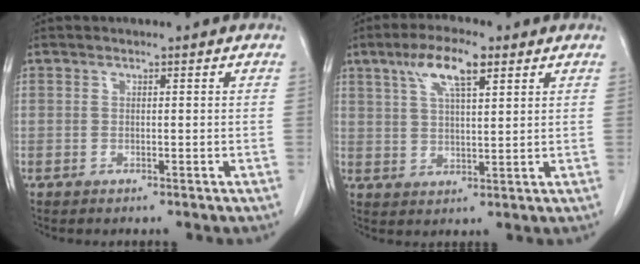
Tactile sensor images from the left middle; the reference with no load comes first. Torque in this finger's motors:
{"motor_torque": [1.31, -0.83, 0.15, 0.07]}